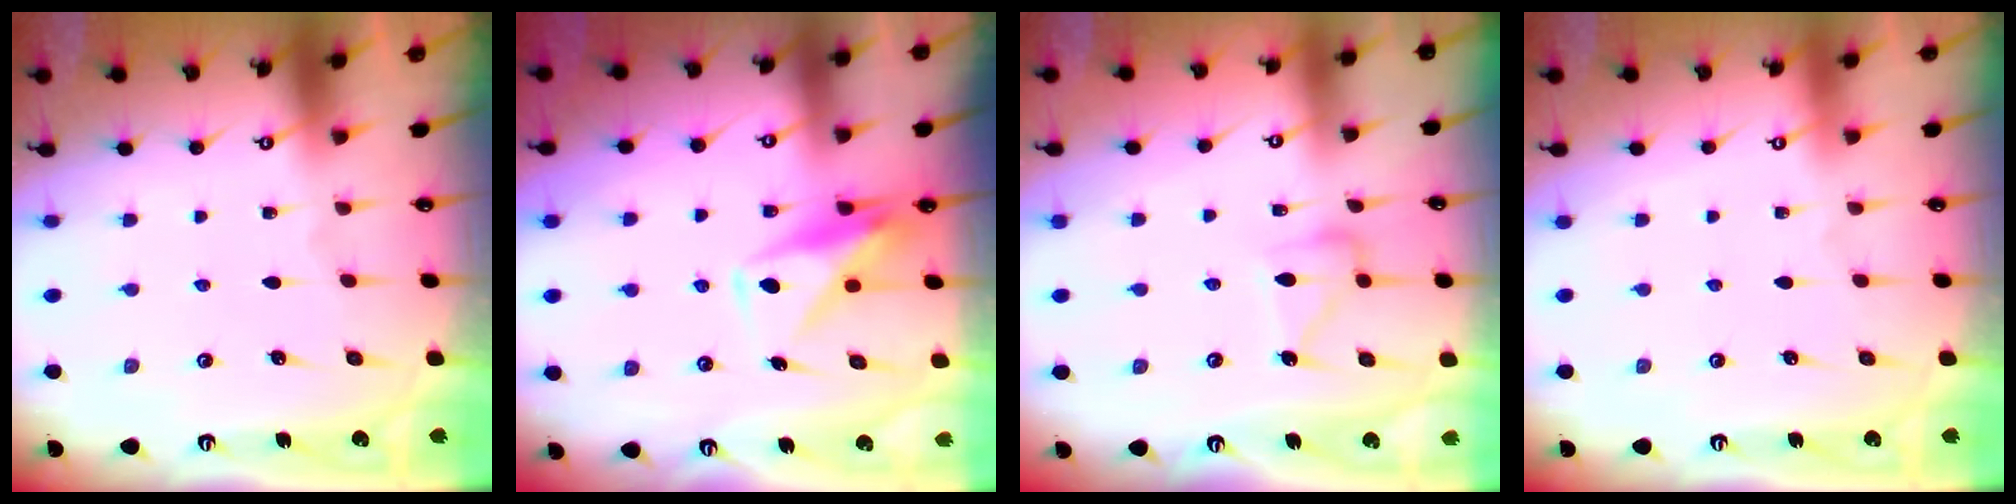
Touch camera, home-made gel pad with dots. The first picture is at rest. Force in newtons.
{"total": 10.3, "press": 10.3, "slide": 0.8}
{"total": 9.5, "press": 9.5, "slide": 0.7}
{"total": 4.0, "press": 4.0, "slide": 0.1}